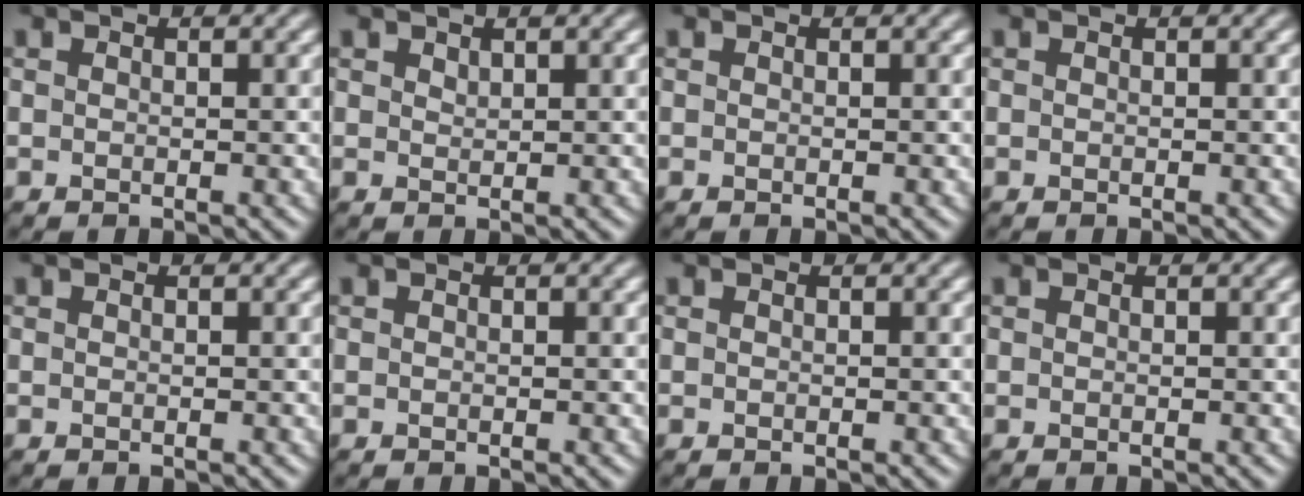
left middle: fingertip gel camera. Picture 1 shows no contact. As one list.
[{"total": 0.7, "force": [0.6, 0.2, 0.2], "torque": [-0.005, -0.001, 0.014]}, {"total": 0.0}, {"total": 0.0}, {"total": 0.0}, {"total": 0.0}, {"total": 0.0}, {"total": 0.0}]